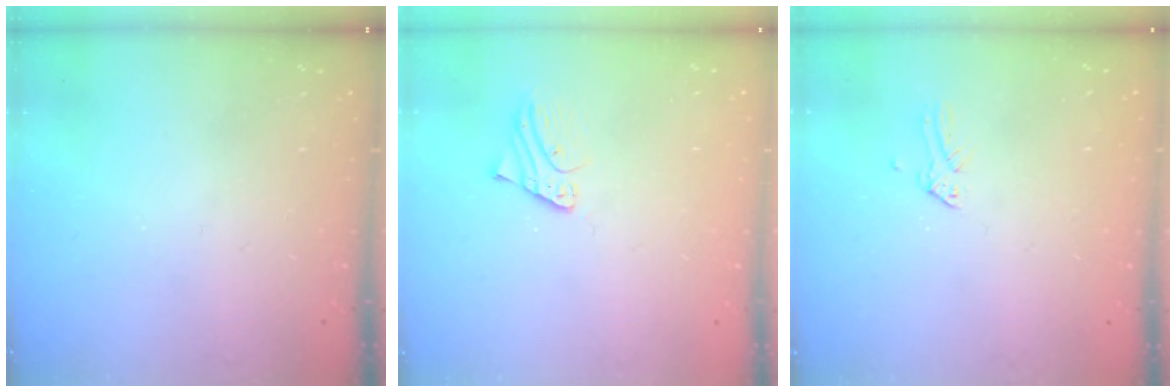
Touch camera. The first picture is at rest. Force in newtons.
{"total": 3.1, "press": 3.1, "slide": 0.3}
{"total": 0.0}